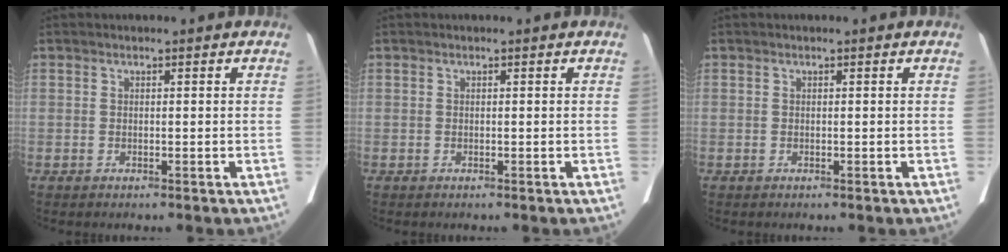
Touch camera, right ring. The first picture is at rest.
{"total": 0.0}
{"total": 0.0}